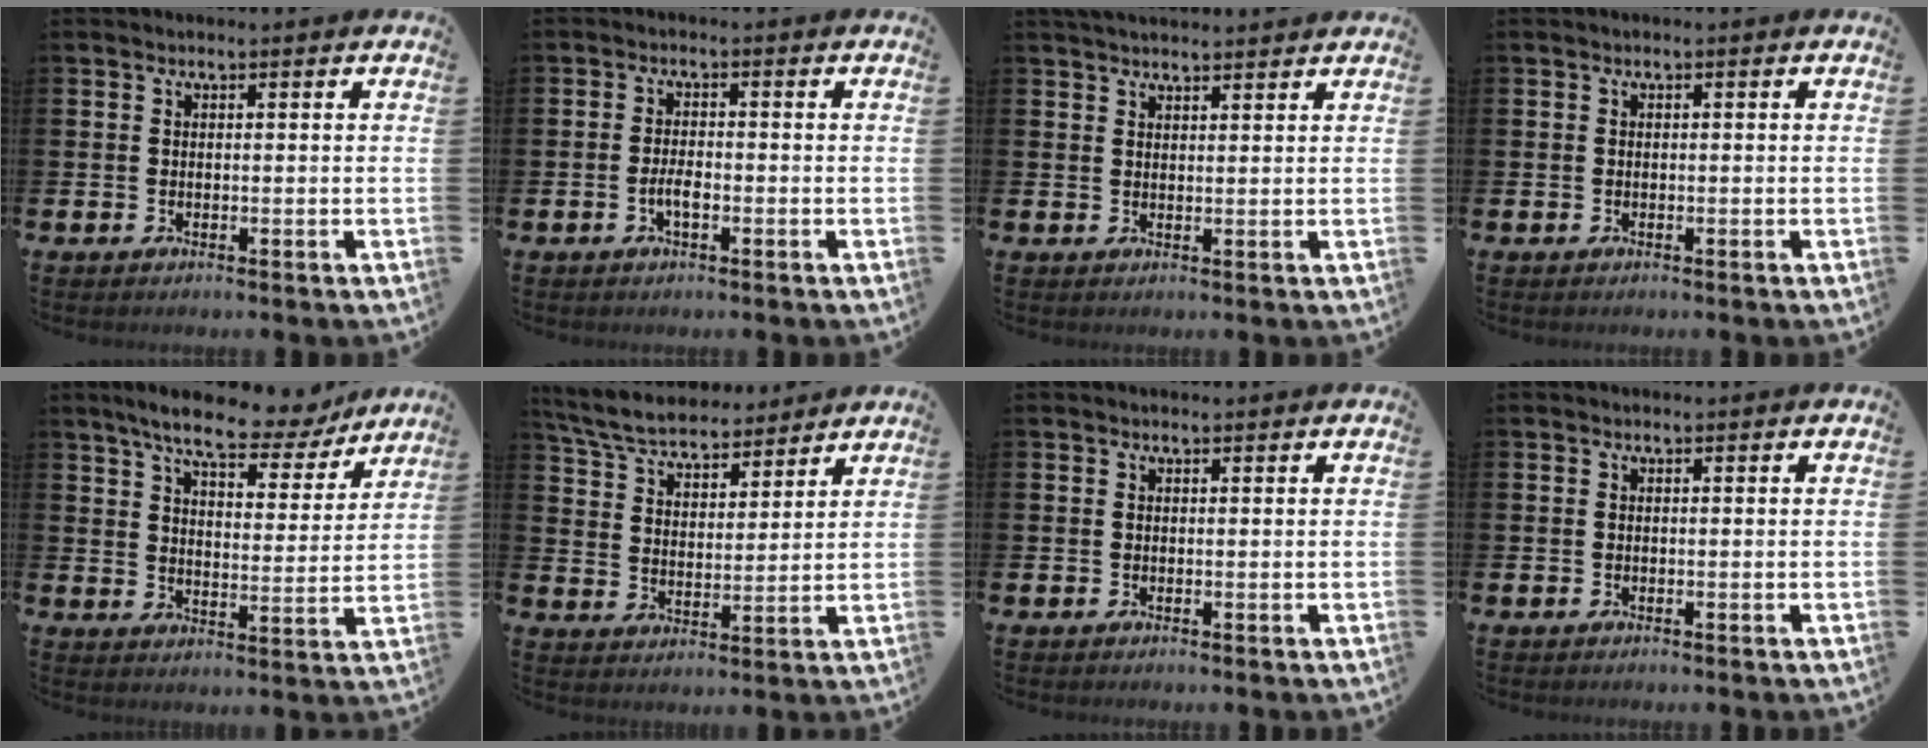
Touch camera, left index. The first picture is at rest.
{"total": 2.4, "force": [-0.8, 1.0, 2.1], "torque": [-0.034, 0.000, -0.016]}
{"total": 2.6, "force": [2.5, 0.3, 0.3], "torque": [-0.005, -0.009, 0.045]}
{"total": 0.0}
{"total": 9.1, "force": [8.0, 2.2, 3.9], "torque": [-0.089, -0.041, 0.137]}
{"total": 6.9, "force": [6.5, 1.7, 1.4], "torque": [-0.058, -0.032, 0.117]}
{"total": 0.0}
{"total": 0.0}